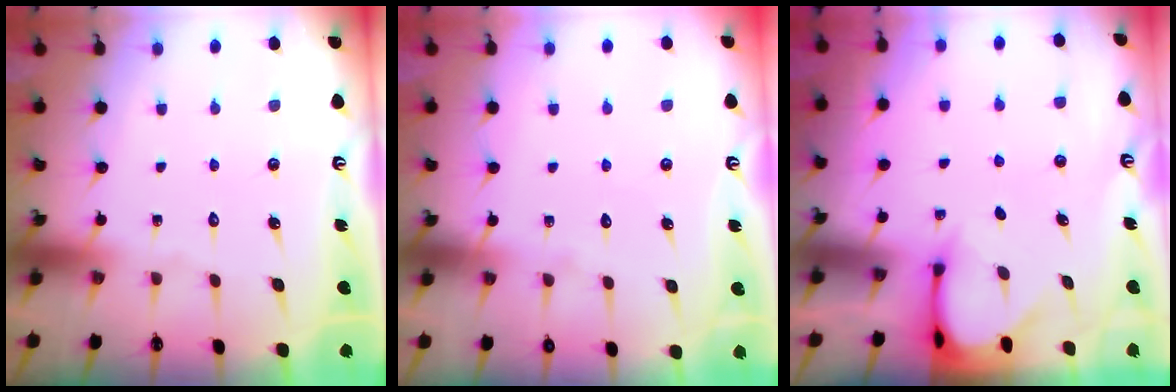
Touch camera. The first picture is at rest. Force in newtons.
{"total": 4.8, "press": 4.8, "slide": 0.6}
{"total": 3.3, "press": 3.2, "slide": 0.3}